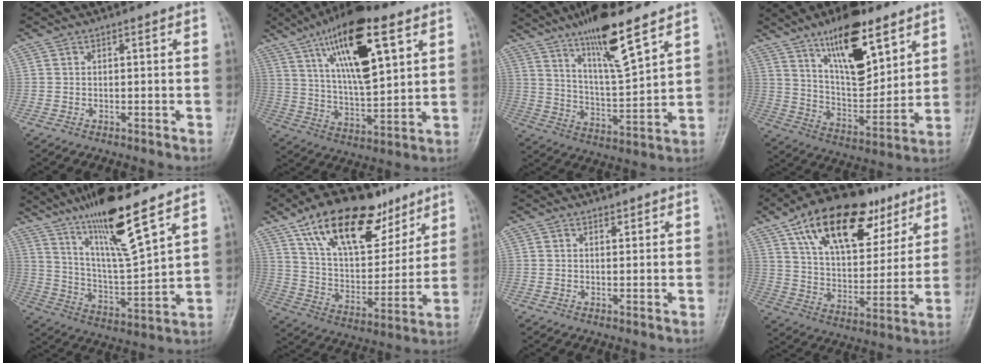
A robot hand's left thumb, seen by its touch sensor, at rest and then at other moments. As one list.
[{"total": 19.2, "force": [9.1, 6.4, 15.6], "torque": [-0.249, -0.027, 0.161]}, {"total": 14.2, "force": [9.6, 2.3, 10.1], "torque": [-0.172, -0.058, 0.177]}, {"total": 17.1, "force": [10.1, 6.7, 12.1], "torque": [-0.162, -0.057, 0.177]}, {"total": 17.3, "force": [11.8, 1.8, 12.6], "torque": [-0.215, -0.063, 0.219]}, {"total": 23.5, "force": [14.2, 11.4, 14.8], "torque": [-0.208, -0.039, 0.249]}, {"total": 1.1, "force": [0.9, 0.5, 0.4], "torque": [0.000, -0.007, 0.012]}, {"total": 24.1, "force": [13.0, 12.5, 16.0], "torque": [-0.225, -0.021, 0.219]}]